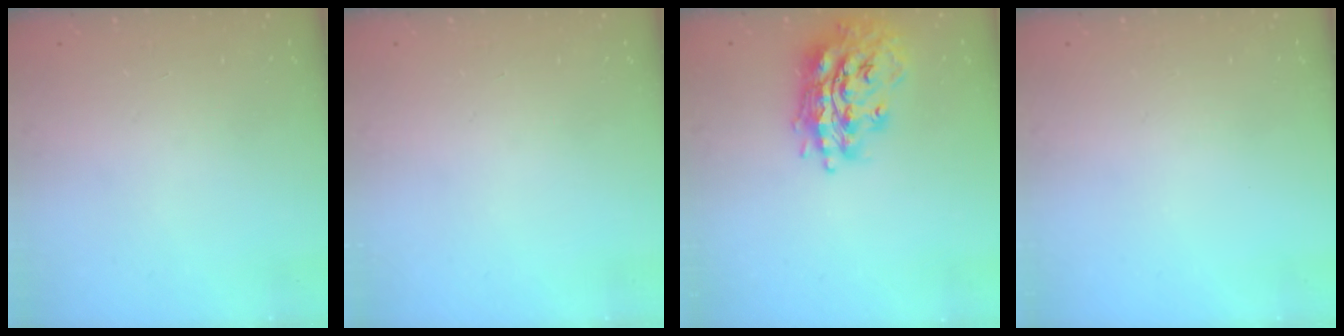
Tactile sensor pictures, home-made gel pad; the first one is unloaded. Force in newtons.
{"total": 0.0}
{"total": 18.7, "press": 18.7, "slide": 1.8}
{"total": 0.0}